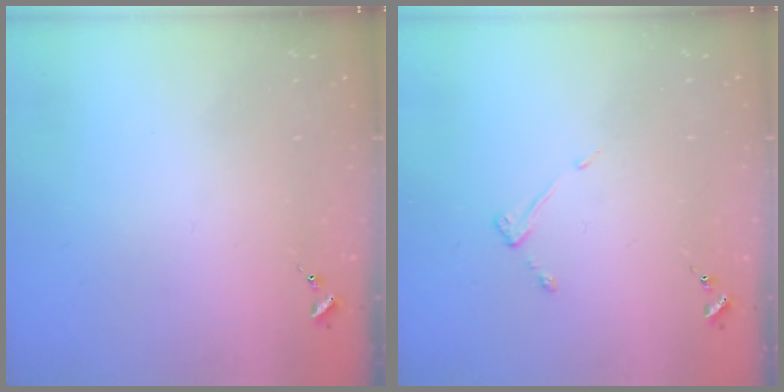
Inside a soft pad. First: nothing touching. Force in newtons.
{"total": 3.9, "press": 3.9, "slide": 0.3}